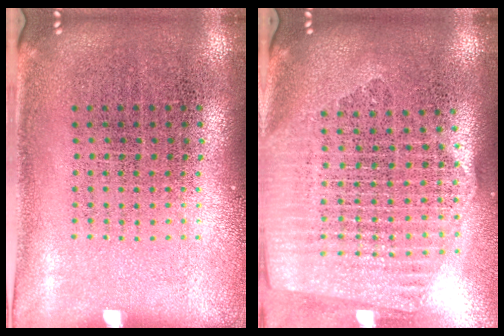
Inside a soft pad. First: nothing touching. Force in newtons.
{"total": 2.4, "press": 2.2, "slide": 1.1}